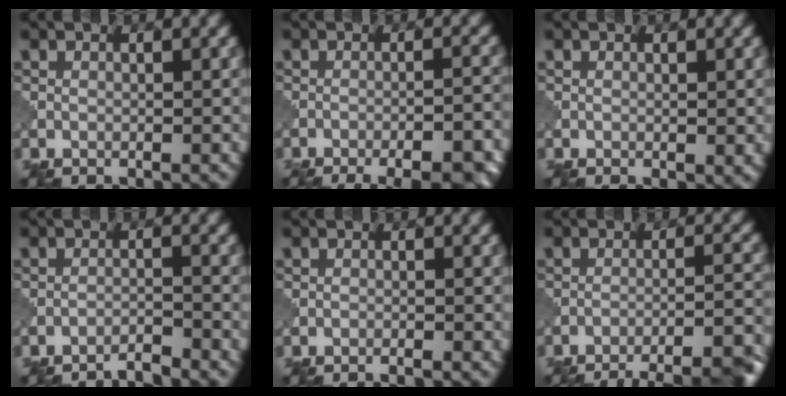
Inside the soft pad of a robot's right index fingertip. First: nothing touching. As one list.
[{"total": 10.1, "force": [-7.8, 3.1, 5.6], "torque": [-0.047, 0.002, -0.077]}, {"total": 1.0, "force": [-0.1, 0.3, 1.0], "torque": [-0.011, -0.005, -0.002]}, {"total": 2.1, "force": [-2.0, 0.1, 0.7], "torque": [0.003, 0.004, -0.042]}, {"total": 1.0, "force": [-0.8, 0.1, 0.6], "torque": [-0.006, -0.001, -0.021]}, {"total": 12.8, "force": [-11.1, 3.2, 5.6], "torque": [-0.049, 0.009, -0.123]}]